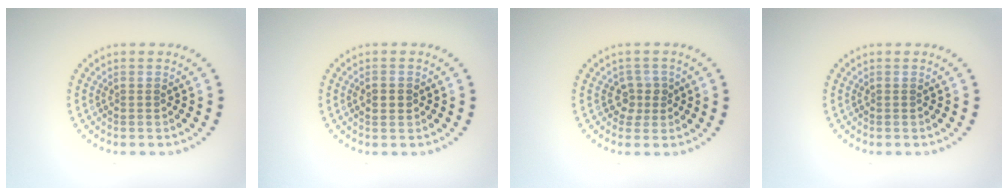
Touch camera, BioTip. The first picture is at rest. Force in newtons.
{"total": 2.0, "press": 2.0, "slide": 0.1}
{"total": 1.6, "press": 1.3, "slide": 0.9}
{"total": 0.0}